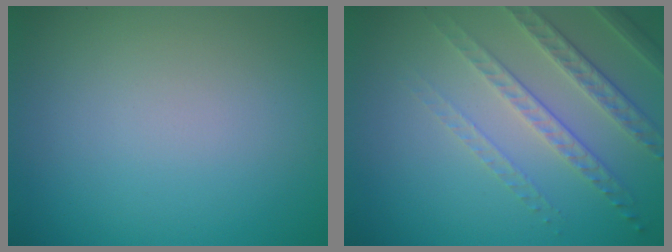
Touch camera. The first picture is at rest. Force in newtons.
{"total": 4.8, "press": 3.4, "slide": 3.4}